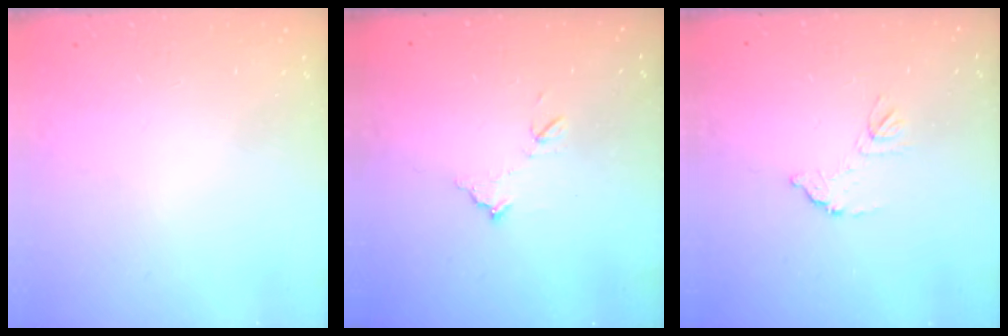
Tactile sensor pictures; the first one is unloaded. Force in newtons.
{"total": 7.8, "press": 7.8, "slide": 0.4}
{"total": 7.2, "press": 7.2, "slide": 0.5}